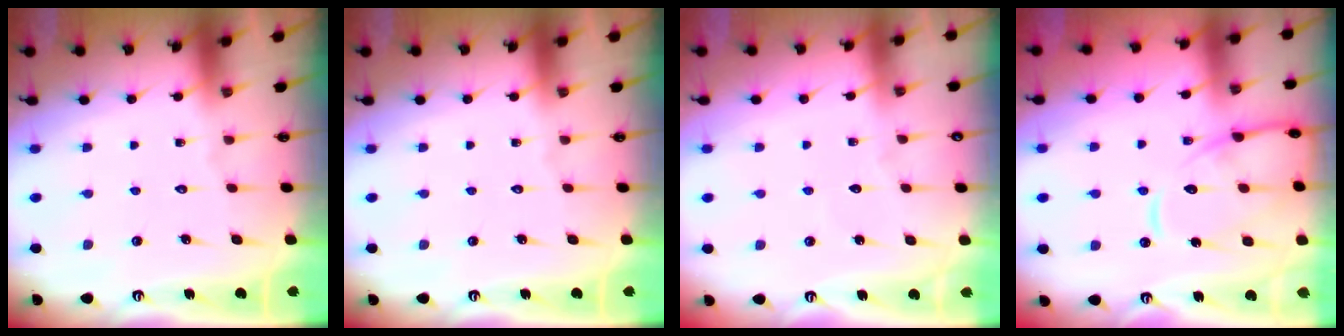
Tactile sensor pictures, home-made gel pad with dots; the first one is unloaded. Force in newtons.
{"total": 0.0}
{"total": 2.1, "press": 2.1, "slide": 0.3}
{"total": 12.2, "press": 12.2, "slide": 0.8}